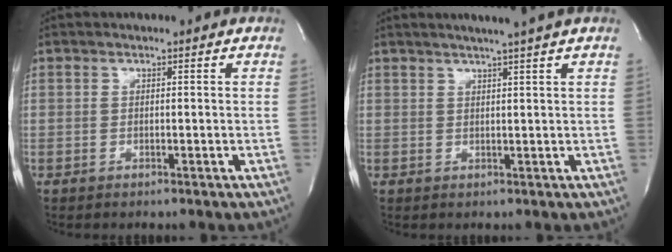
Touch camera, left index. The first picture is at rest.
{"total": 4.7, "force": [3.6, -1.2, 2.7], "torque": [-0.039, 0.003, 0.053]}